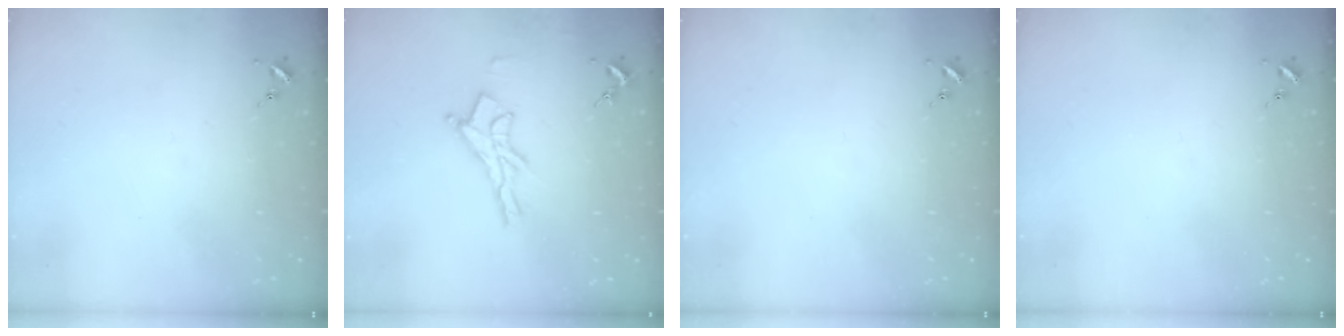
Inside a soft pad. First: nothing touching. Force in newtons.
{"total": 11.7, "press": 11.7, "slide": 0.8}
{"total": 0.0}
{"total": 0.0}